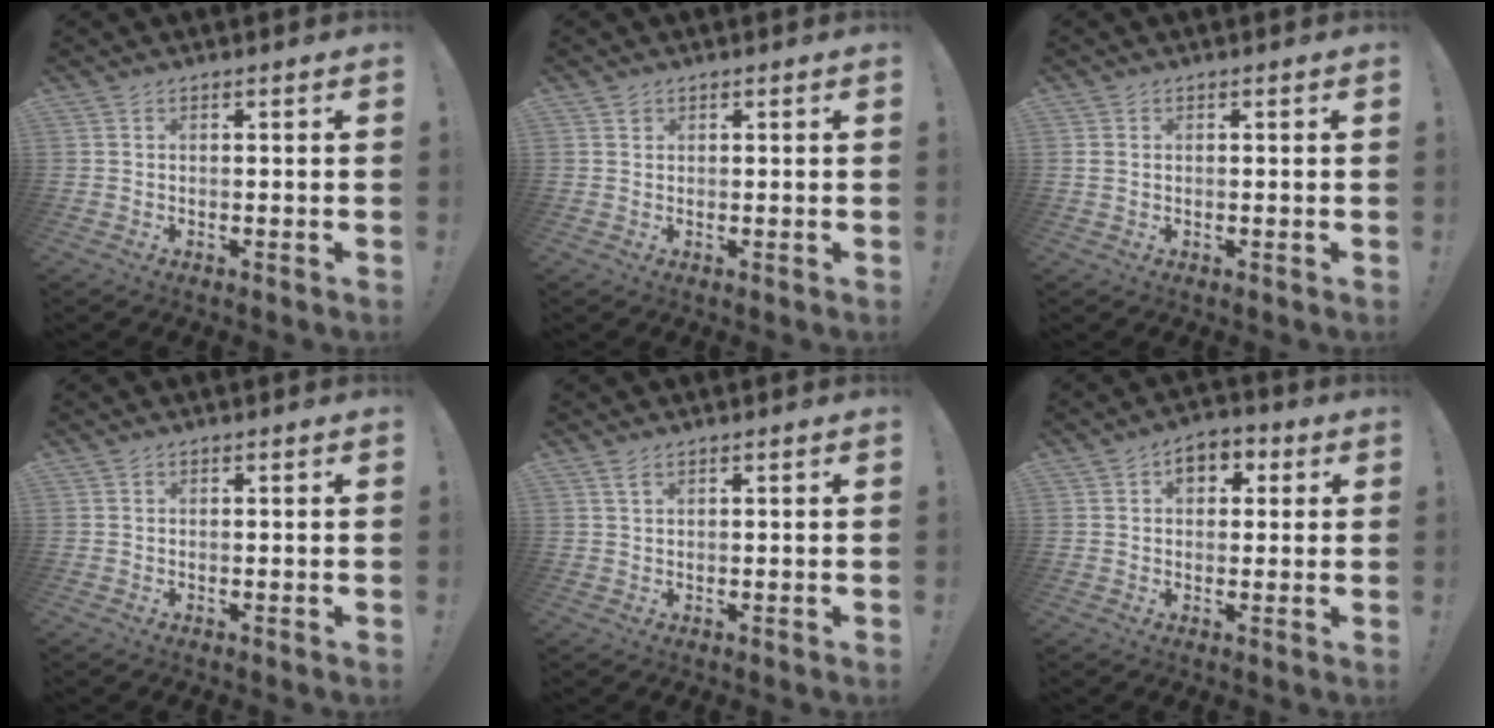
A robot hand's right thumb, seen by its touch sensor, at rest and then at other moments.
{"total": 1.1, "force": [0.7, 0.8, 0.2], "torque": [0.004, -0.002, 0.012]}
{"total": 1.0, "force": [0.5, 0.7, 0.5], "torque": [-0.015, 0.006, 0.010]}
{"total": 0.0}
{"total": 2.1, "force": [1.3, 0.9, 1.4], "torque": [-0.022, -0.003, 0.022]}
{"total": 5.3, "force": [1.3, 4.0, 3.2], "torque": [-0.043, 0.006, 0.022]}